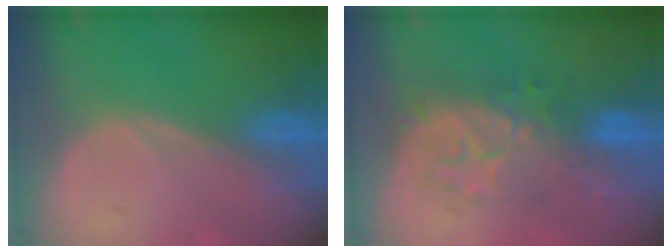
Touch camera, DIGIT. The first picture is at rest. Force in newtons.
{"total": 8.0, "press": 8.0, "slide": 0.9}